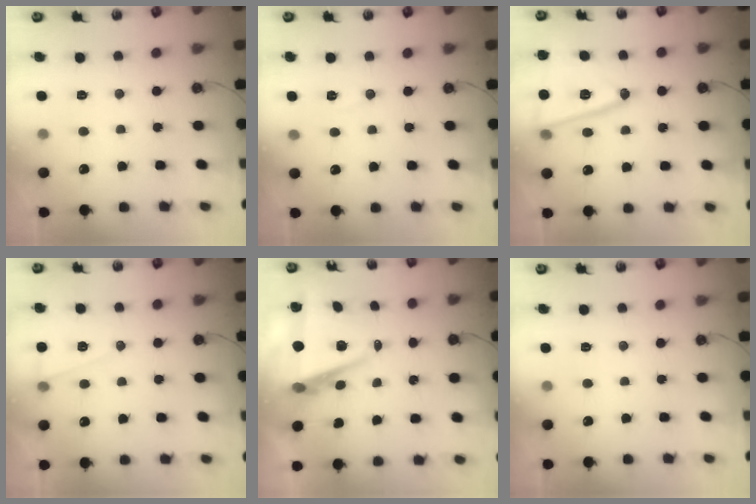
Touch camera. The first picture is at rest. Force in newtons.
{"total": 6.1, "press": 4.1, "slide": 4.5}
{"total": 14.9, "press": 14.6, "slide": 3.1}
{"total": 6.8, "press": 5.2, "slide": 4.4}
{"total": 7.5, "press": 6.1, "slide": 4.3}
{"total": 0.0}